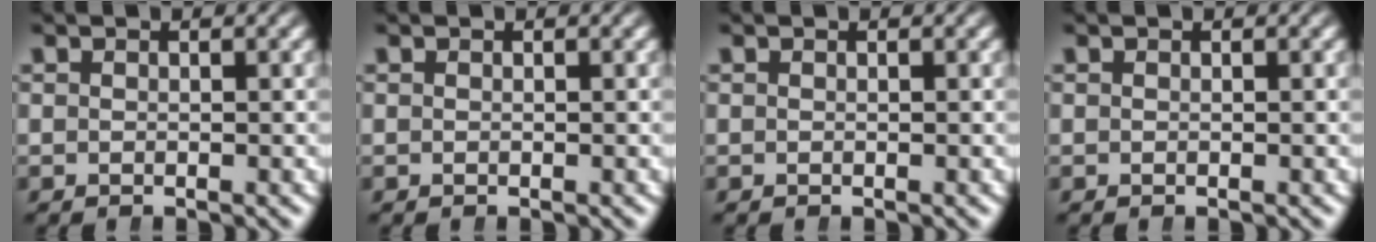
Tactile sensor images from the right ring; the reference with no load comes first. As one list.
[{"total": 0.0}, {"total": 0.0}, {"total": 0.0}]